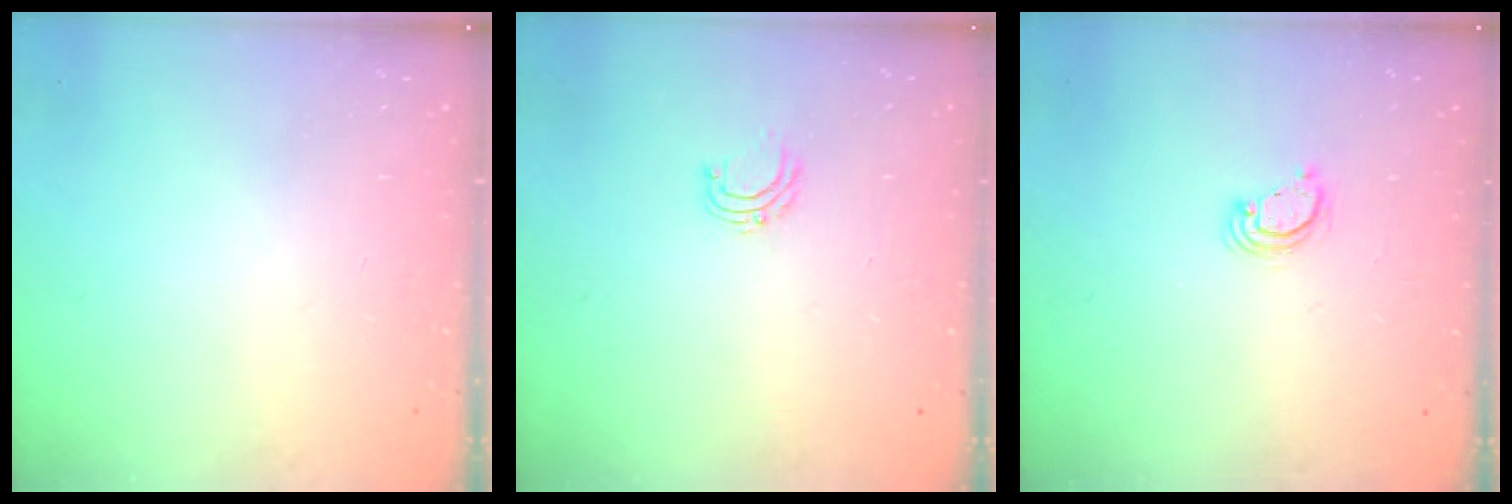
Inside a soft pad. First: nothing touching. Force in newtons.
{"total": 4.8, "press": 4.8, "slide": 0.3}
{"total": 3.2, "press": 3.2, "slide": 0.2}